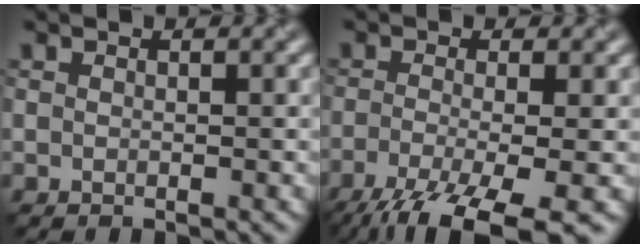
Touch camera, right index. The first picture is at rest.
{"total": 9.3, "force": [-5.4, 2.5, 7.1], "torque": [-0.125, -0.027, -0.093]}